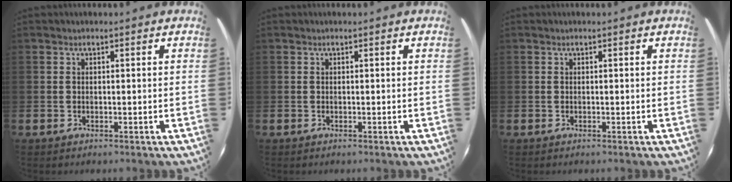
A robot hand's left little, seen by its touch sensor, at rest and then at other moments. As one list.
[{"total": 0.0}, {"total": 0.0}]